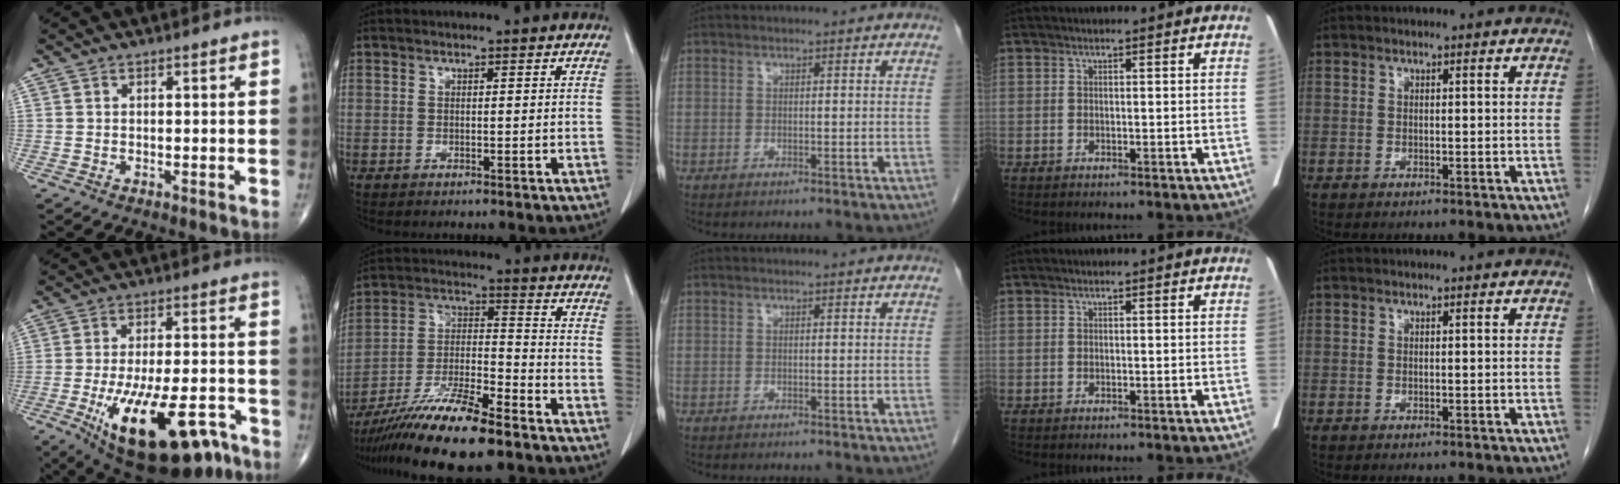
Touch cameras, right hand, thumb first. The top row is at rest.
{"thumb": {"total": 22.4, "force": [-11.0, 9.1, 17.3], "torque": [-0.258, 0.028, -0.155]}, "index": {"total": 16.1, "force": [-12.1, 1.8, 10.6], "torque": [-0.212, -0.026, -0.219]}}